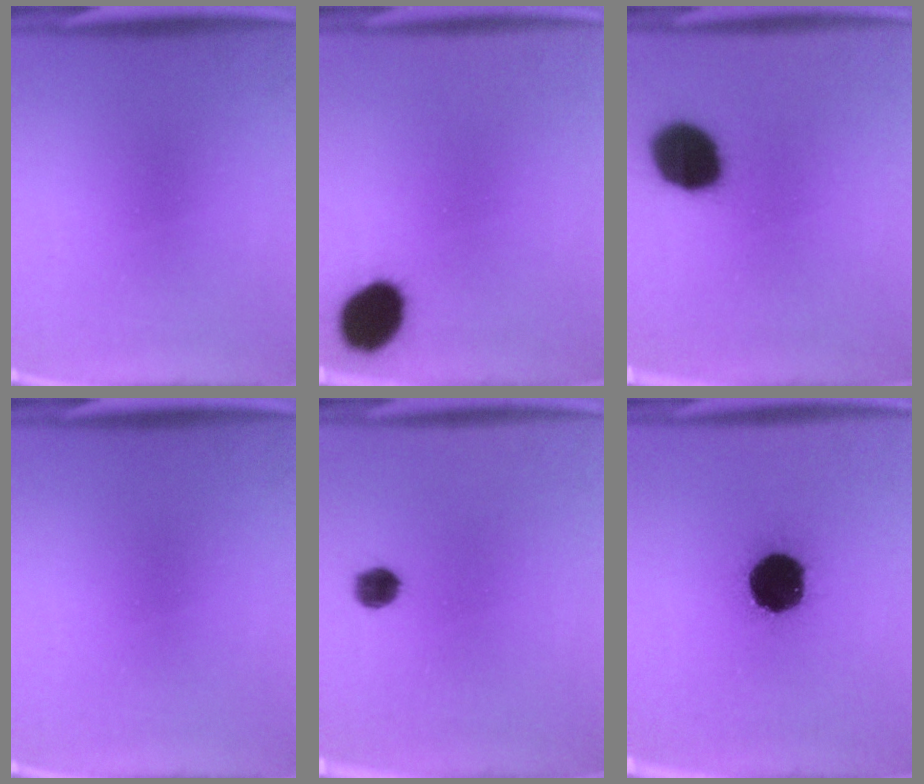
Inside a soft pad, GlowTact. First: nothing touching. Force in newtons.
{"total": 11.0}
{"total": 14.3}
{"total": 0.0}
{"total": 3.6}
{"total": 19.7}